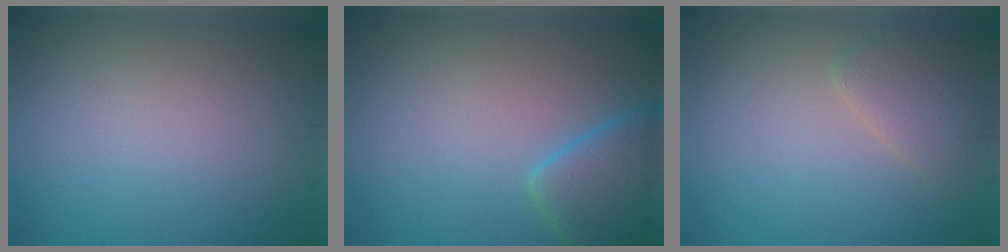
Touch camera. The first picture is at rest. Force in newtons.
{"total": 4.6, "press": 4.6, "slide": 0.3}
{"total": 2.5, "press": 2.5, "slide": 0.1}